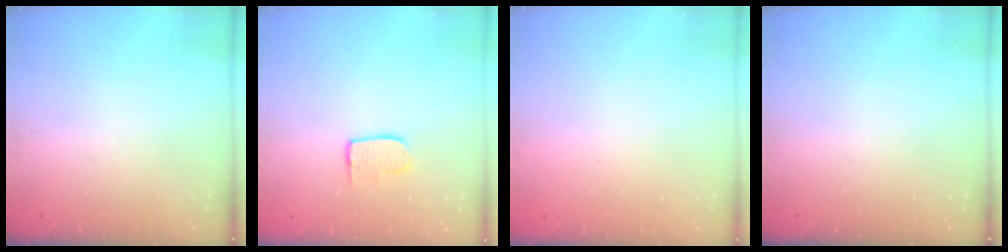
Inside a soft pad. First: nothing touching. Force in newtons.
{"total": 7.0, "press": 7.0, "slide": 0.3}
{"total": 0.0}
{"total": 0.0}